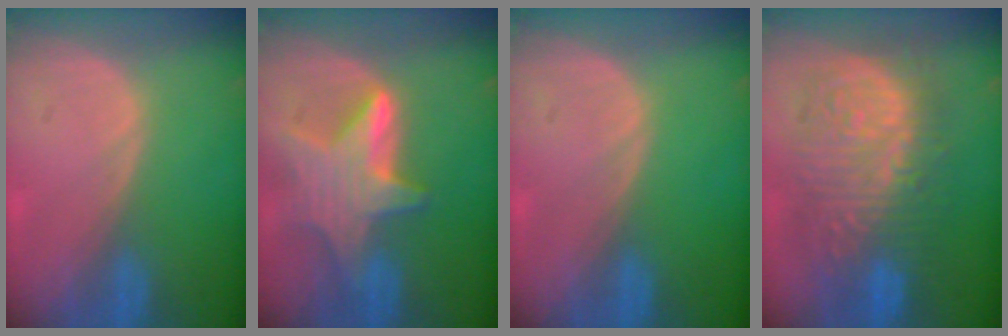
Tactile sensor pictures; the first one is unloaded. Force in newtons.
{"total": 8.1, "press": 8.0, "slide": 0.6}
{"total": 0.0}
{"total": 13.2, "press": 13.2, "slide": 1.4}